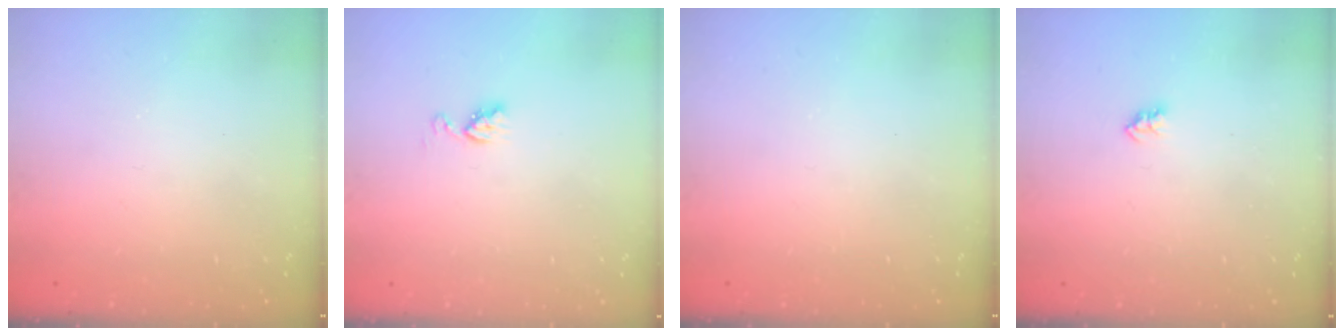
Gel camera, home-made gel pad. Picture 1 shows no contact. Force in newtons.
{"total": 5.8, "press": 5.8, "slide": 0.2}
{"total": 0.0}
{"total": 2.3, "press": 2.2, "slide": 0.4}